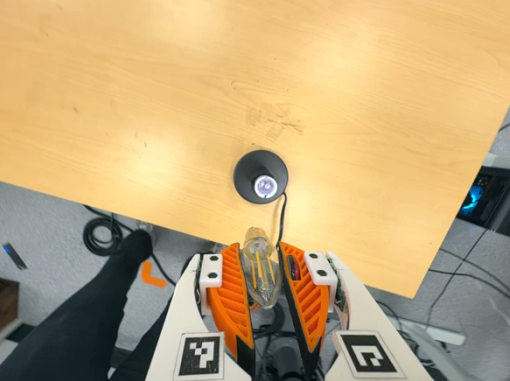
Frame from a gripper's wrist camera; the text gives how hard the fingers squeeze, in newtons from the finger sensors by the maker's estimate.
{"total": 12.5, "left": 13.9, "right": 11.0}